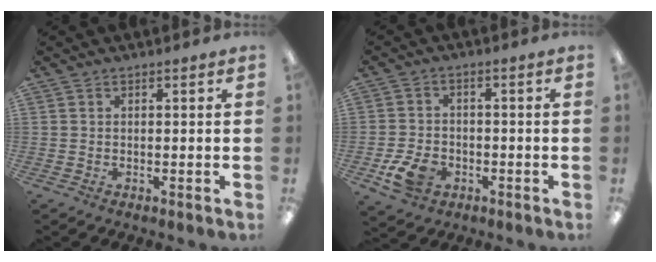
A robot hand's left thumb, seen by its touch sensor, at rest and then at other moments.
{"total": 7.2, "force": [-3.1, 5.1, 4.0], "torque": [-0.082, 0.016, -0.054]}